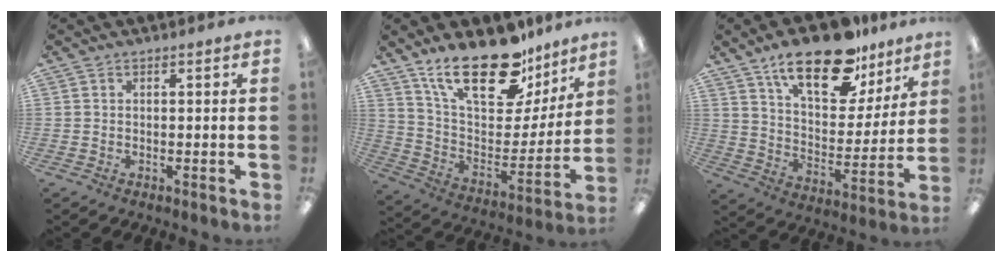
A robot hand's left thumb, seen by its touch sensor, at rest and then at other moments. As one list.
[{"total": 23.8, "force": [17.1, 9.9, 13.2], "torque": [-0.217, -0.110, 0.301]}, {"total": 21.5, "force": [14.8, 9.2, 12.6], "torque": [-0.201, -0.083, 0.253]}]